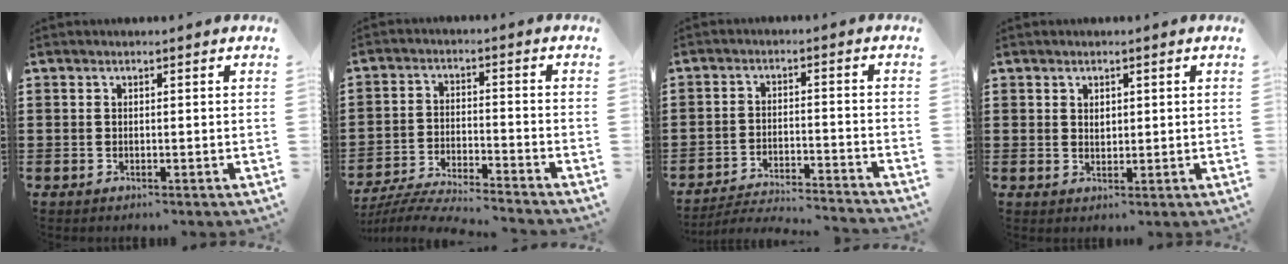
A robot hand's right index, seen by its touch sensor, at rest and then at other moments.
{"total": 5.8, "force": [-5.6, 0.0, 1.3], "torque": [-0.039, -0.008, -0.116]}
{"total": 4.0, "force": [-3.9, -0.1, 0.8], "torque": [-0.026, -0.005, -0.085]}
{"total": 1.2, "force": [0.7, 0.9, 0.5], "torque": [-0.011, 0.003, 0.014]}